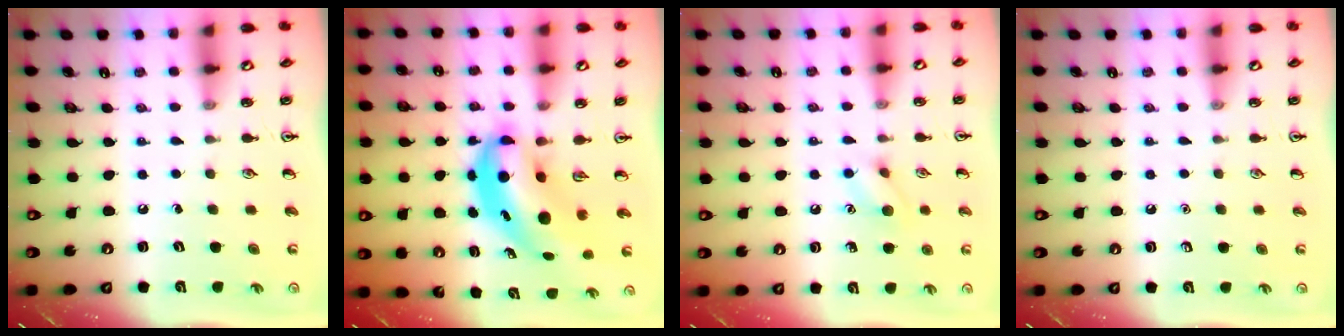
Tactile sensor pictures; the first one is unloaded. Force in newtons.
{"total": 8.2, "press": 7.9, "slide": 2.1}
{"total": 7.0, "press": 7.0, "slide": 0.7}
{"total": 0.0}